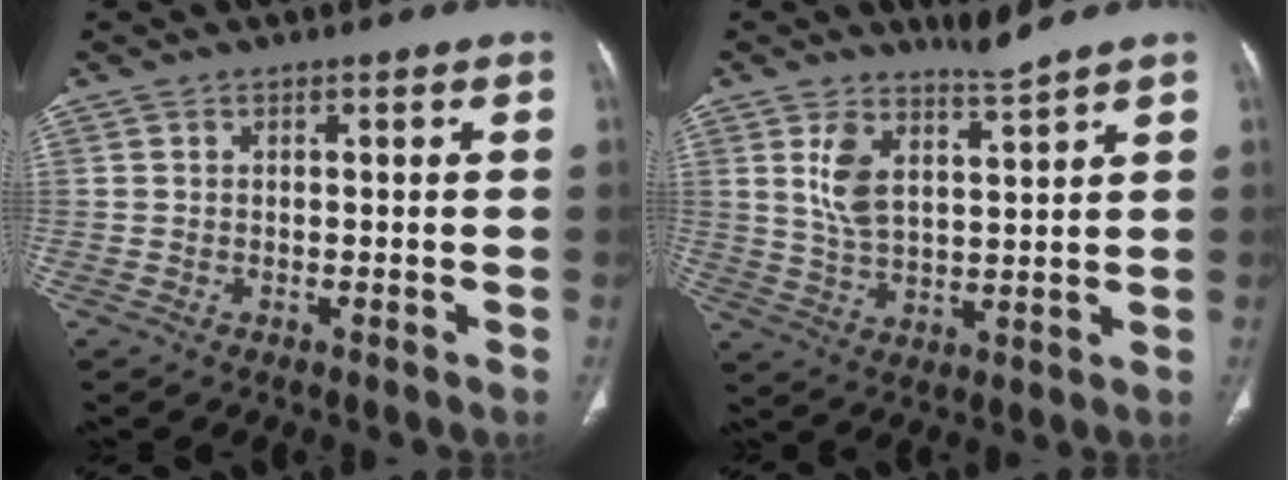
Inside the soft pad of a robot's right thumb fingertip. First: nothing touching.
{"total": 6.5, "force": [4.8, 1.1, 4.3], "torque": [-0.082, -0.045, 0.103]}